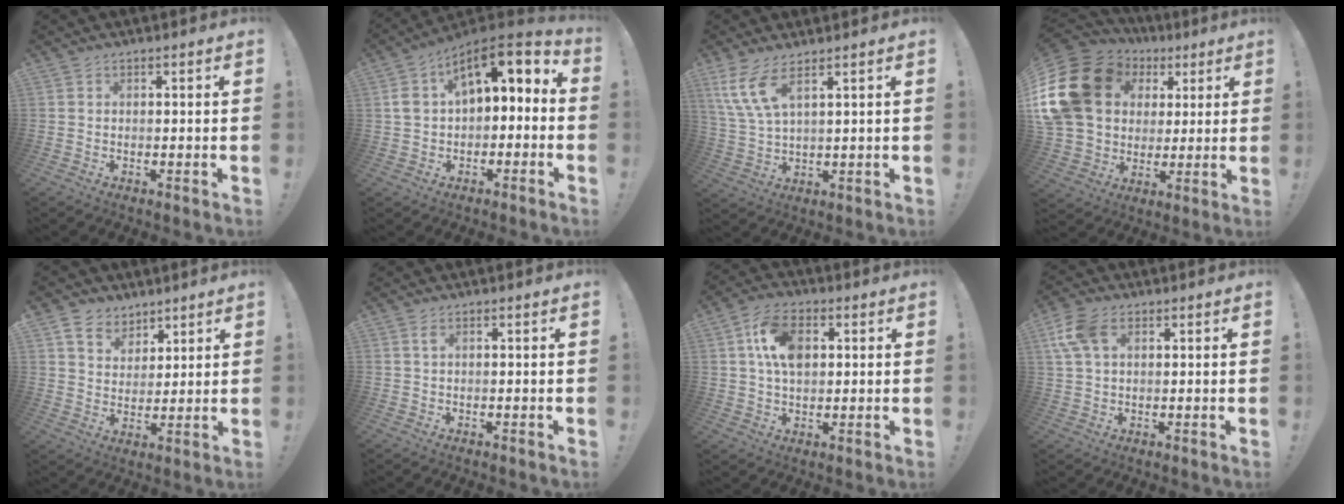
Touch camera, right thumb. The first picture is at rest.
{"total": 11.1, "force": [3.5, 6.9, 8.0], "torque": [-0.118, -0.016, 0.063]}
{"total": 9.0, "force": [5.1, 2.5, 6.9], "torque": [-0.153, -0.018, 0.099]}
{"total": 24.0, "force": [6.4, 18.2, 14.2], "torque": [-0.272, -0.021, 0.150]}
{"total": 7.1, "force": [5.1, 4.8, 0.7], "torque": [-0.022, -0.040, 0.101]}
{"total": 1.4, "force": [0.5, 0.1, 1.3], "torque": [-0.021, -0.001, 0.007]}
{"total": 11.6, "force": [2.9, 7.3, 8.5], "torque": [-0.155, 0.009, 0.055]}
{"total": 8.8, "force": [3.1, 5.3, 6.2], "torque": [-0.133, 0.009, 0.061]}